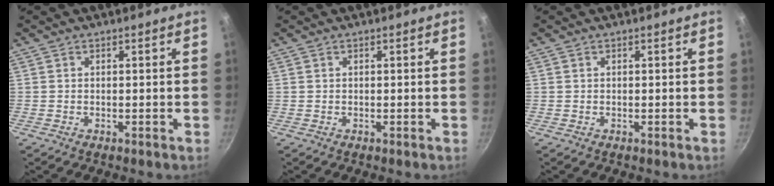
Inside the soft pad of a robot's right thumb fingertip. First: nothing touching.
{"total": 0.0}
{"total": 0.0}